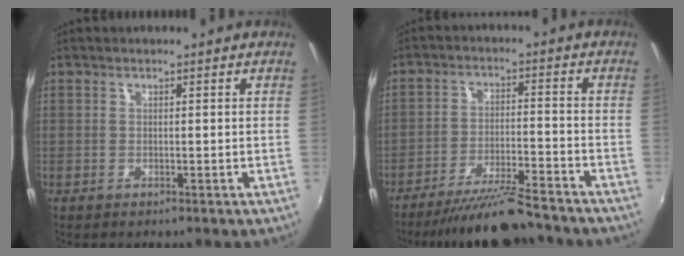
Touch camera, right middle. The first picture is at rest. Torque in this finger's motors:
{"motor_torque": [1.07, -1.07, 0.16, 0.06]}